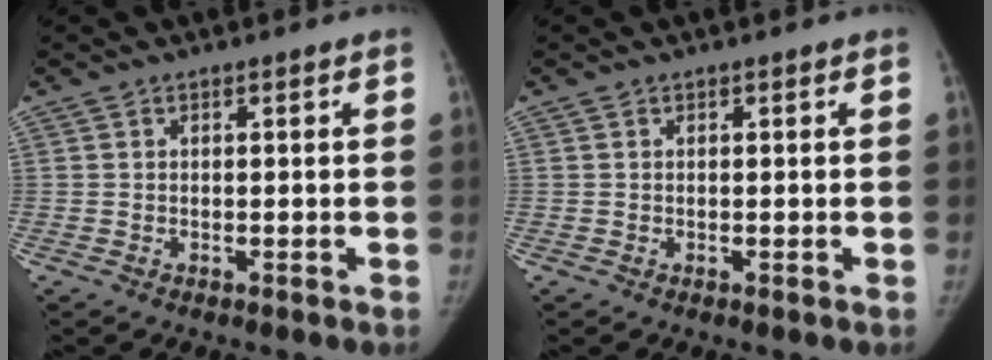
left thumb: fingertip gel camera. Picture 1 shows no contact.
{"total": 0.0}